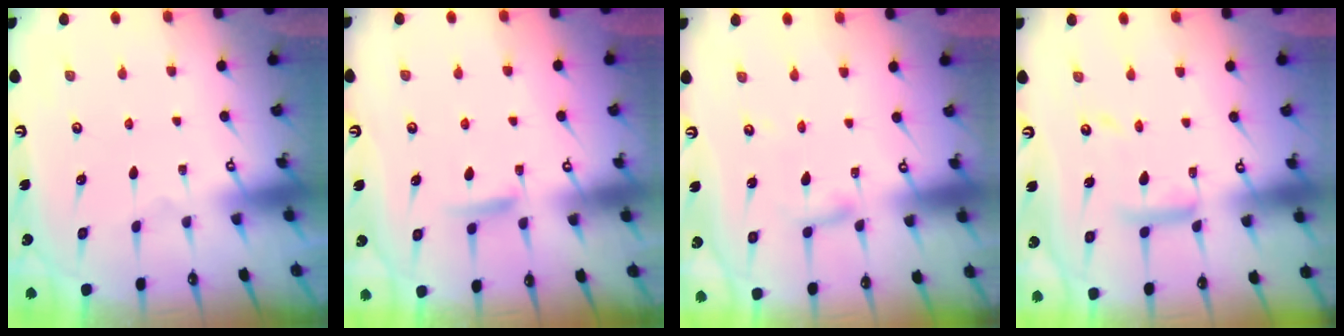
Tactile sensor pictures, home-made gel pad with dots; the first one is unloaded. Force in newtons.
{"total": 7.2, "press": 7.1, "slide": 1.0}
{"total": 2.6, "press": 2.6, "slide": 0.2}
{"total": 12.2, "press": 12.2, "slide": 1.0}